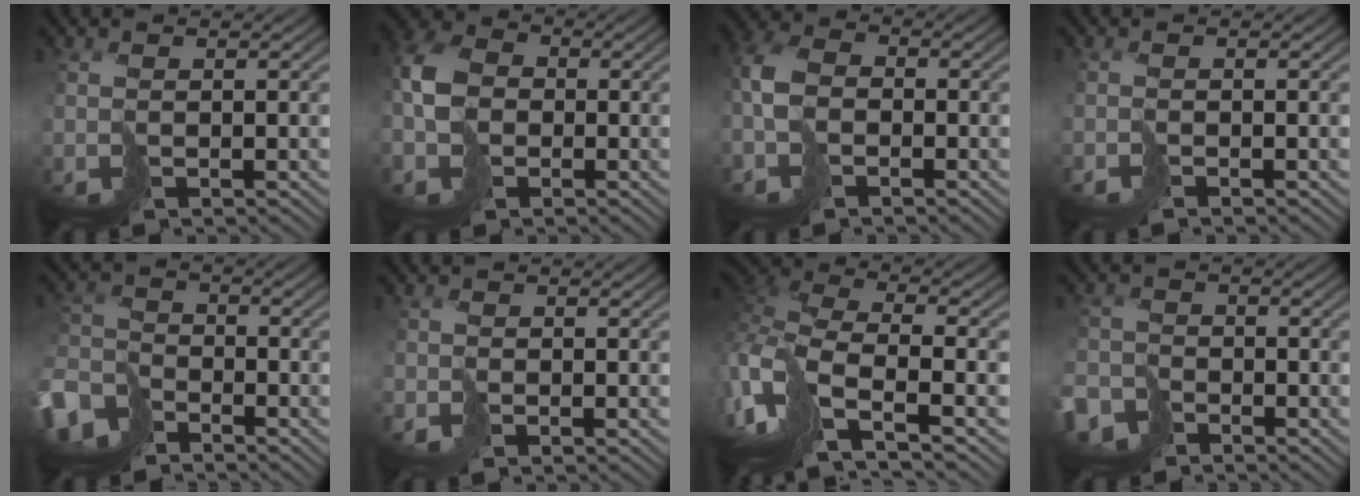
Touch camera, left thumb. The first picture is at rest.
{"total": 7.1, "force": [-1.3, 5.6, 4.2], "torque": [-0.123, -0.006, -0.034]}
{"total": 5.5, "force": [-1.7, 3.8, 3.6], "torque": [-0.099, -0.001, -0.044]}
{"total": 0.9, "force": [-0.8, 0.1, 0.2], "torque": [-0.005, -0.001, -0.021]}
{"total": 7.7, "force": [-5.2, 4.7, 3.2], "torque": [-0.088, -0.018, -0.116]}
{"total": 1.3, "force": [-0.9, 0.8, 0.4], "torque": [-0.011, -0.006, -0.020]}
{"total": 12.3, "force": [-5.4, 5.2, 9.7], "torque": [-0.266, -0.019, -0.087]}
{"total": 4.6, "force": [-3.5, 2.9, 0.8], "torque": [-0.020, -0.011, -0.074]}